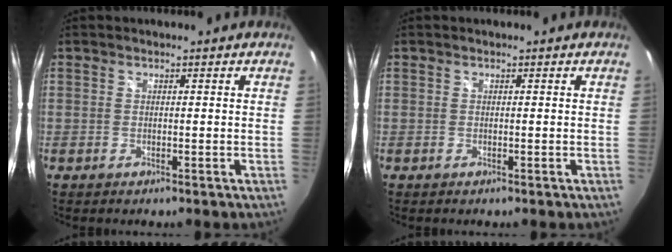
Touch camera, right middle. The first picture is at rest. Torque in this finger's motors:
{"motor_torque": [-0.12, 0.08, -0.02, 0.00]}